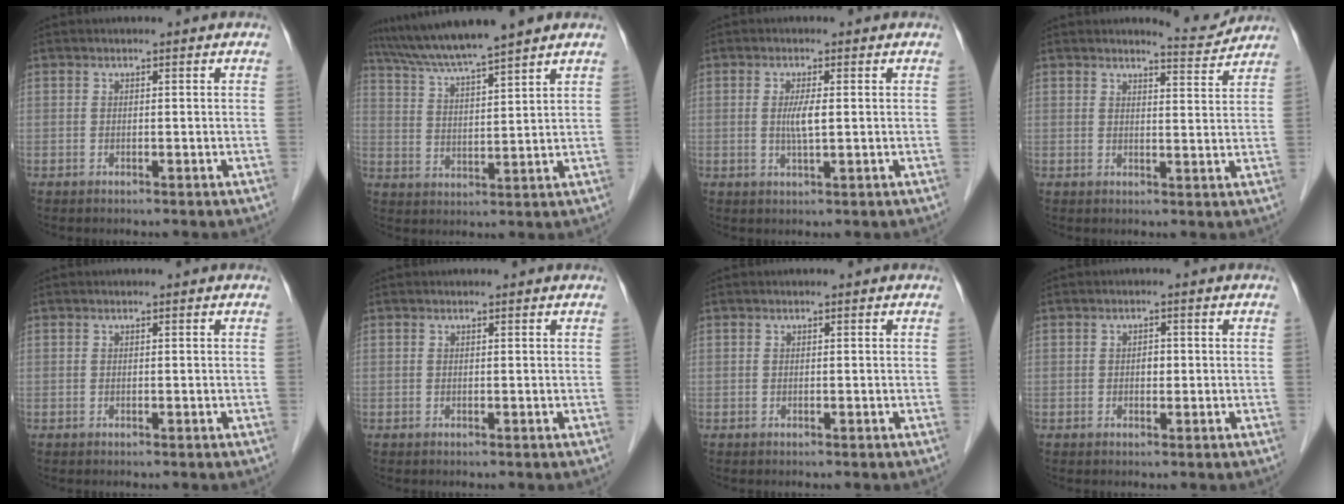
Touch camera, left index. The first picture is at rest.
{"total": 11.1, "force": [9.6, -0.6, 5.4], "torque": [-0.099, 0.023, 0.167]}
{"total": 3.0, "force": [0.3, 0.2, 2.9], "torque": [-0.061, -0.003, 0.006]}
{"total": 4.1, "force": [4.1, 0.0, 0.1], "torque": [-0.011, -0.017, 0.050]}
{"total": 0.0}
{"total": 0.5, "force": [0.5, 0.0, 0.1], "torque": [-0.005, 0.000, 0.005]}
{"total": 0.0}
{"total": 1.3, "force": [0.0, 0.9, 1.0], "torque": [-0.014, 0.003, -0.001]}